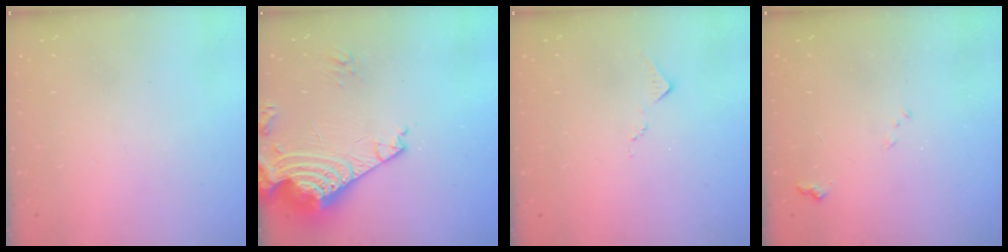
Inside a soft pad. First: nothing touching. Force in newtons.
{"total": 17.4, "press": 17.3, "slide": 2.0}
{"total": 7.0, "press": 7.0, "slide": 0.3}
{"total": 7.3, "press": 7.3, "slide": 0.8}